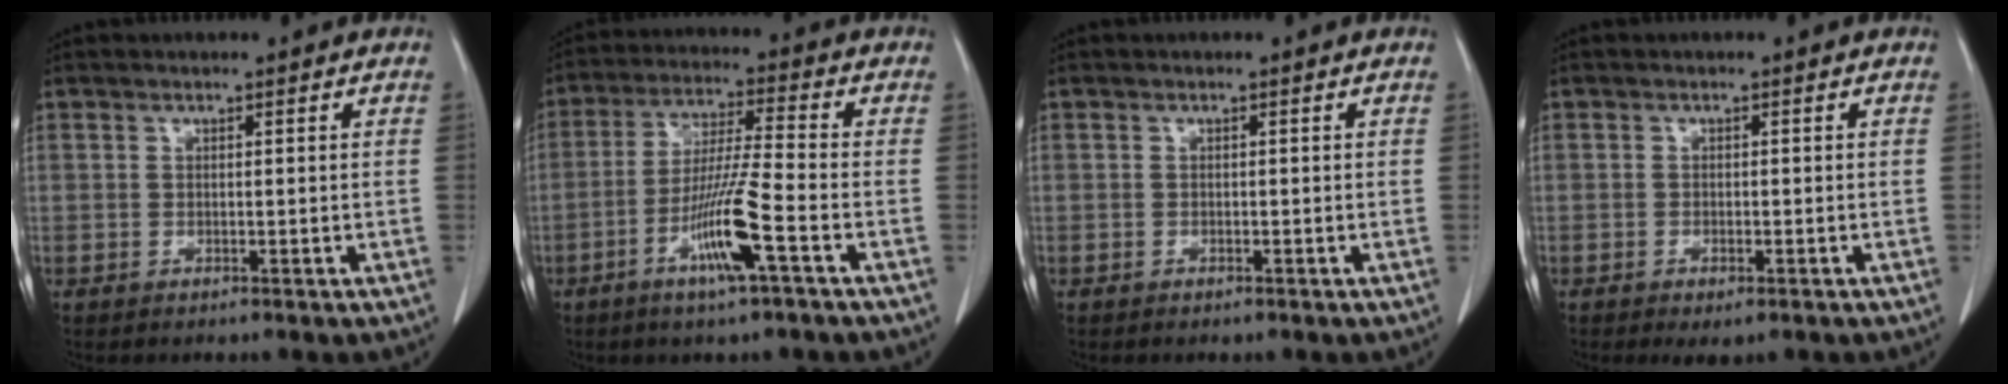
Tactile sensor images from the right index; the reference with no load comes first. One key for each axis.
{"total": 10.2, "fx": -4.4, "fy": -0.4, "fz": 9.1, "tx": -0.178, "ty": -0.011, "tz": -0.085}
{"total": 0.0}
{"total": 2.3, "fx": -1.4, "fy": 0.9, "fz": 1.7, "tx": -0.024, "ty": -0.004, "tz": -0.014}